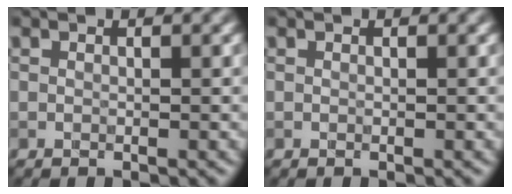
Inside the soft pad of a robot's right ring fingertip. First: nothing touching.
{"total": 0.0}